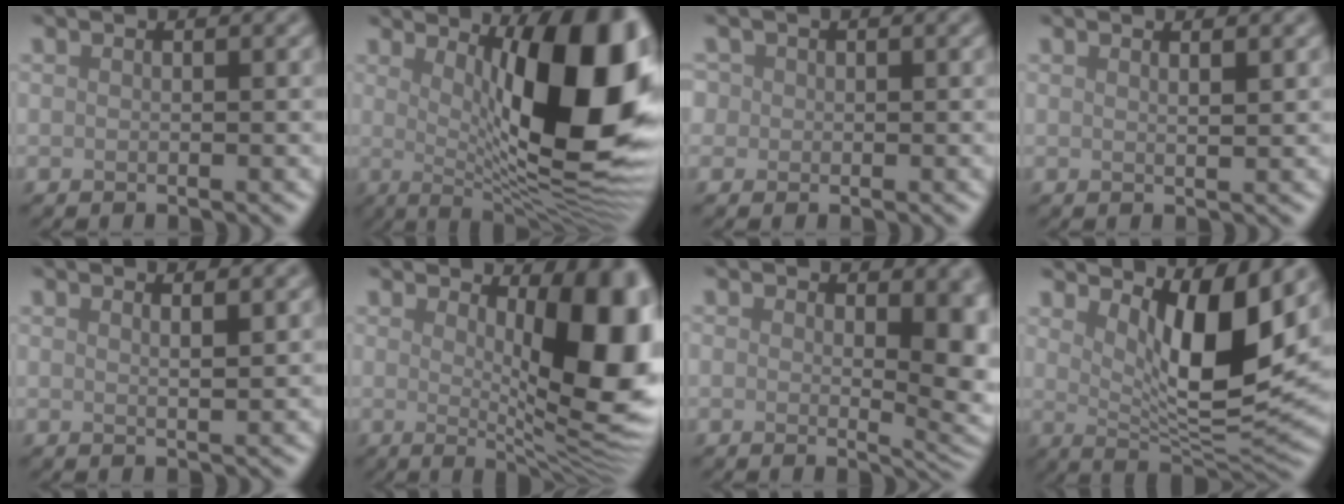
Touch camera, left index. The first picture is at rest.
{"total": 14.3, "force": [1.9, 4.5, 13.5], "torque": [-0.148, -0.002, 0.030]}
{"total": 1.1, "force": [0.3, 1.1, 0.1], "torque": [-0.007, 0.000, 0.006]}
{"total": 1.1, "force": [0.6, 0.3, 0.8], "torque": [-0.010, 0.002, 0.006]}
{"total": 1.4, "force": [0.8, 0.4, 1.1], "torque": [-0.012, 0.001, 0.009]}
{"total": 11.6, "force": [1.5, 3.8, 10.9], "torque": [-0.112, -0.009, 0.025]}
{"total": 6.5, "force": [1.1, 3.2, 5.6], "torque": [-0.037, -0.004, 0.020]}
{"total": 8.4, "force": [2.8, 2.4, 7.5], "torque": [-0.124, -0.026, 0.055]}